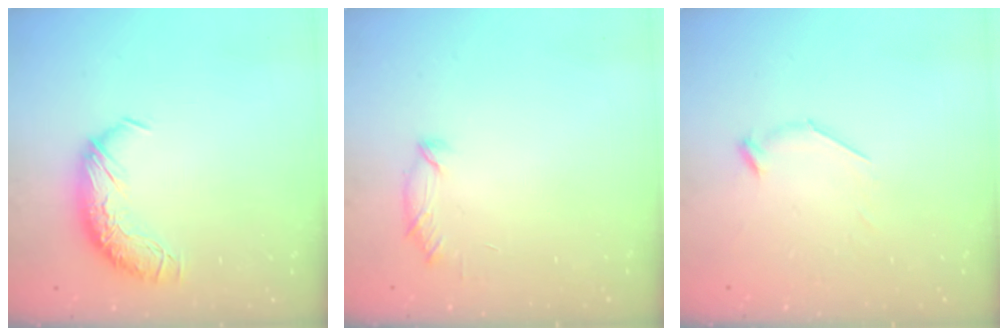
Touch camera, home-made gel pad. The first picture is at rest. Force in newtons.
{"total": 4.7, "press": 4.6, "slide": 1.2}
{"total": 6.0, "press": 6.0, "slide": 0.6}